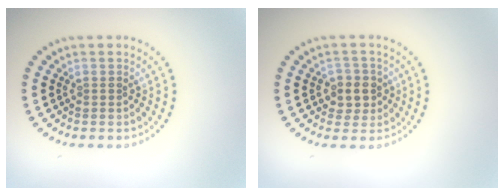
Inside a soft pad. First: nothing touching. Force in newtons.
{"total": 2.5, "press": 2.2, "slide": 1.1}